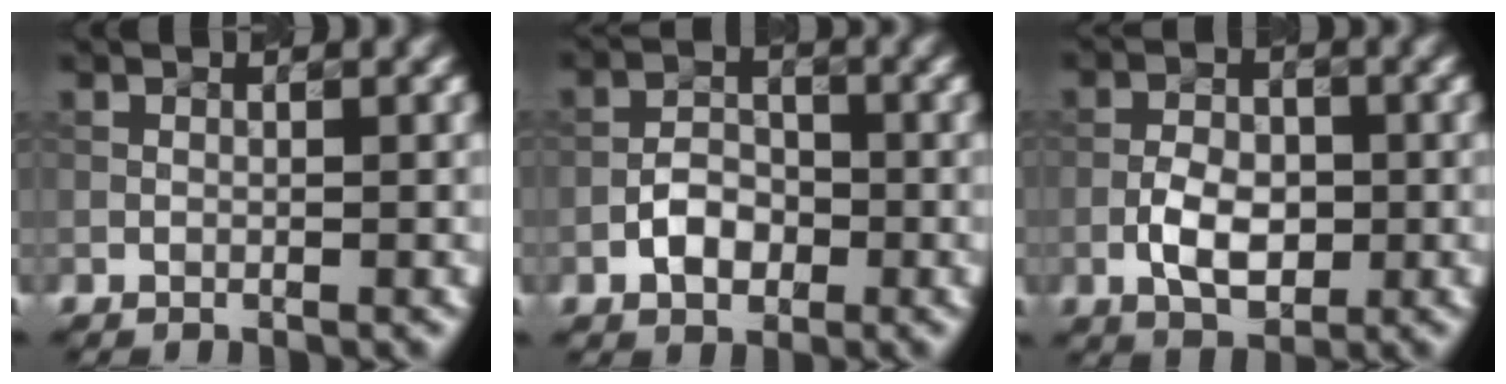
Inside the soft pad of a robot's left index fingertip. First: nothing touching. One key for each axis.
{"total": 3.0, "fx": -1.3, "fy": 2.0, "fz": 1.8, "tx": -0.027, "ty": 0.008, "tz": -0.024}
{"total": 4.0, "fx": -1.1, "fy": 2.4, "fz": 2.9, "tx": -0.052, "ty": 0.004, "tz": -0.023}